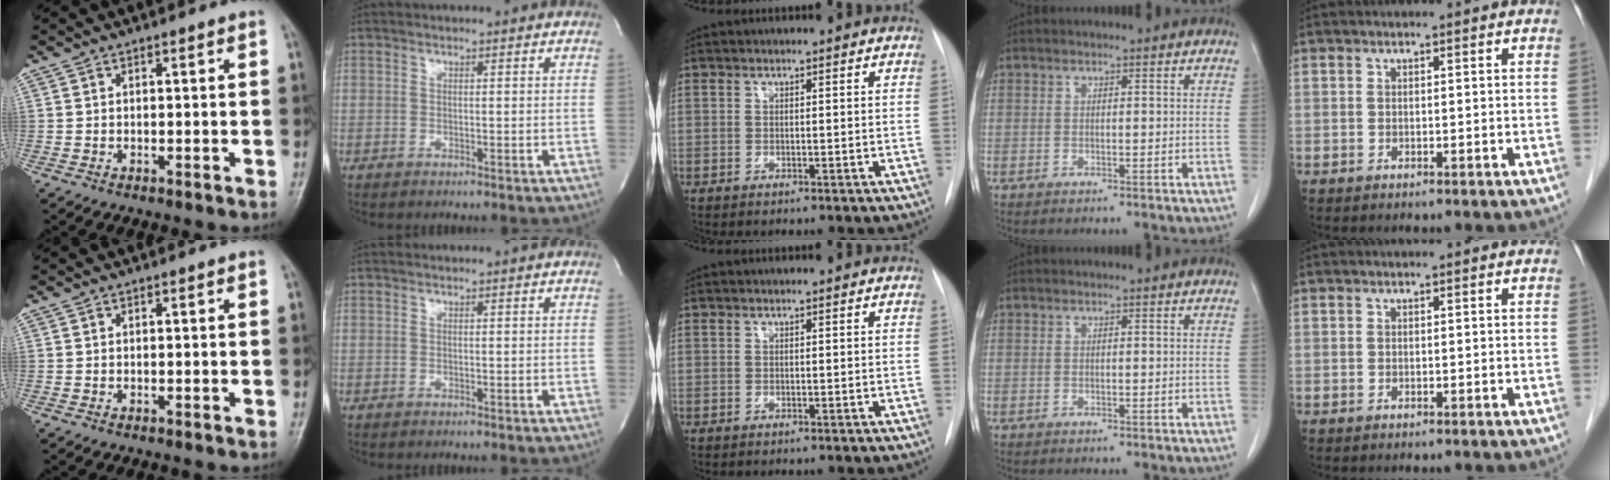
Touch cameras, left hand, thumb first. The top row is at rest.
{}